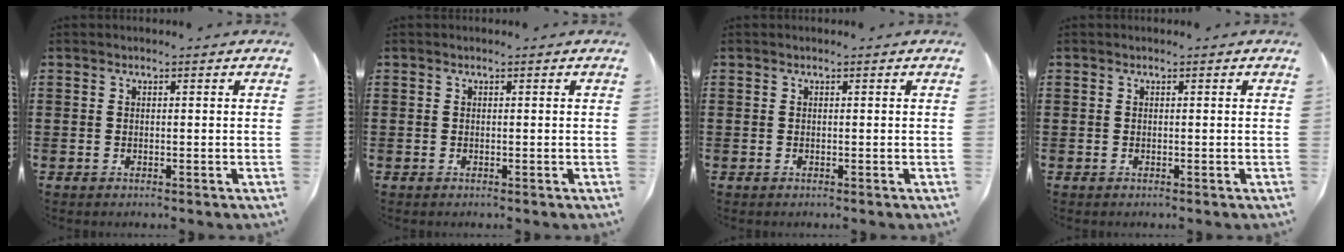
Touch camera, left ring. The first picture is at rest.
{"total": 0.0}
{"total": 0.0}
{"total": 0.0}